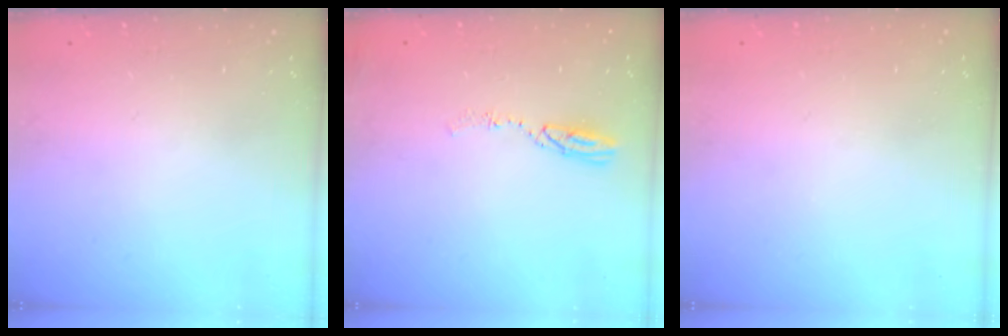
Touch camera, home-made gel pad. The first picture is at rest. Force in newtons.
{"total": 5.2, "press": 5.1, "slide": 0.4}
{"total": 9.9, "press": 2.5, "slide": 9.6}